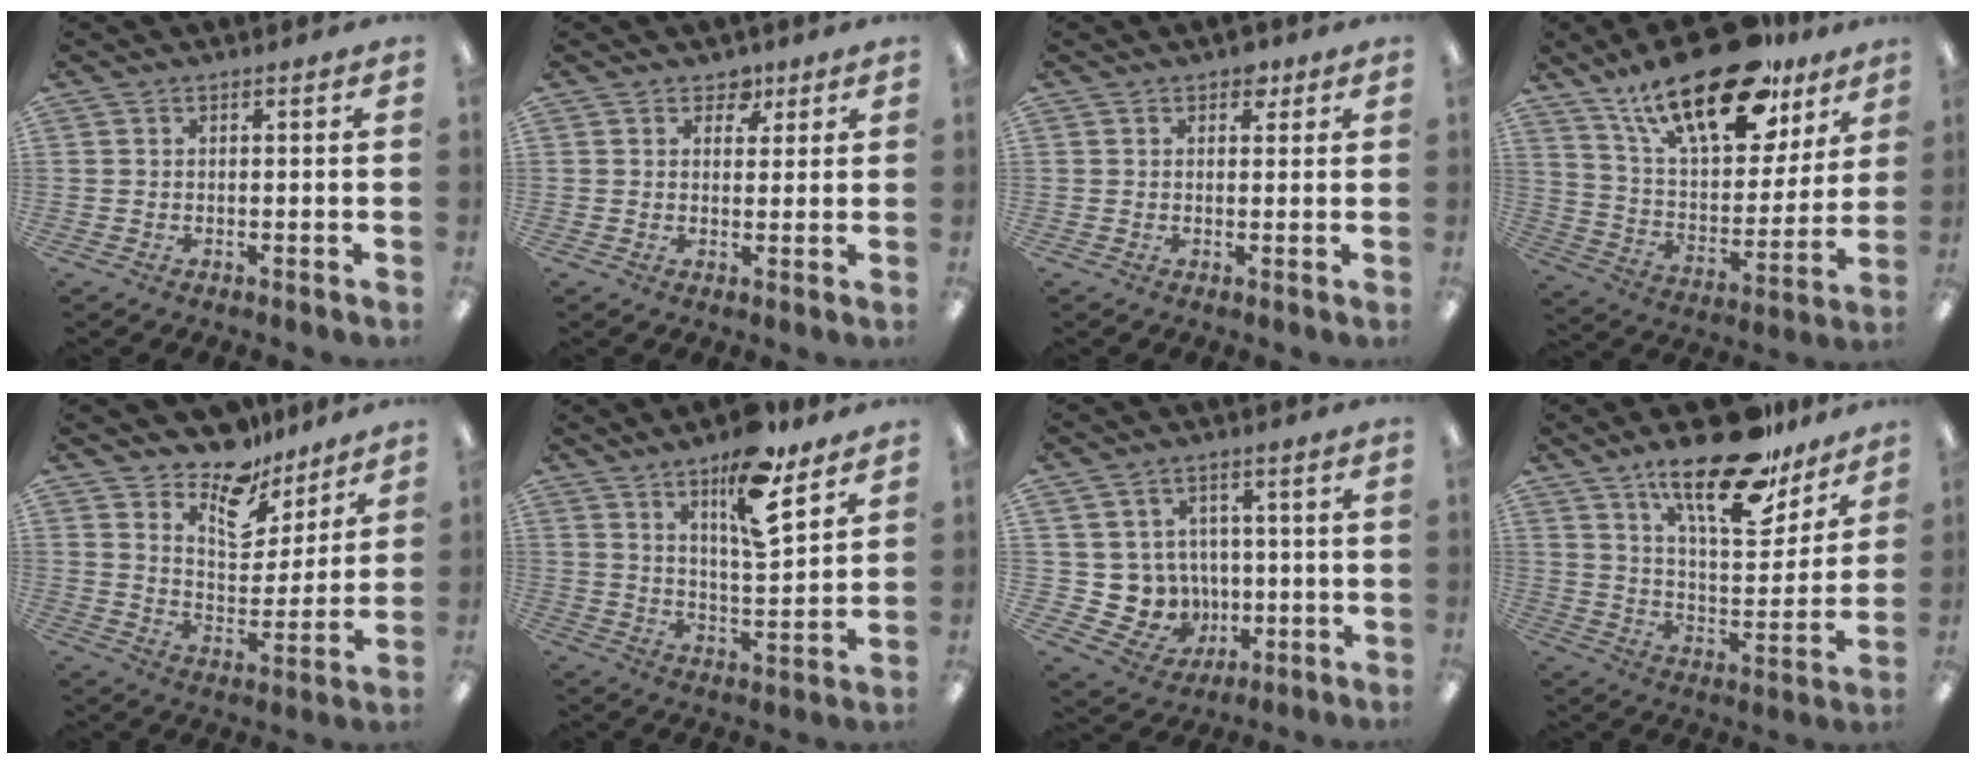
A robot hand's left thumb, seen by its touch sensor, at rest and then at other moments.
{"total": 3.8, "force": [2.2, 2.7, 1.5], "torque": [-0.006, -0.008, 0.034]}
{"total": 2.7, "force": [1.7, 1.7, 1.2], "torque": [-0.004, -0.005, 0.026]}
{"total": 25.9, "force": [16.9, 11.0, 16.3], "torque": [-0.263, -0.088, 0.286]}
{"total": 12.6, "force": [10.2, 6.0, 4.4], "torque": [-0.074, -0.073, 0.189]}
{"total": 13.8, "force": [9.5, 3.8, 9.3], "torque": [-0.148, -0.053, 0.156]}
{"total": 7.7, "force": [1.2, 7.6, 0.5], "torque": [-0.028, -0.010, 0.039]}
{"total": 21.4, "force": [15.5, 7.5, 12.6], "torque": [-0.204, -0.091, 0.261]}